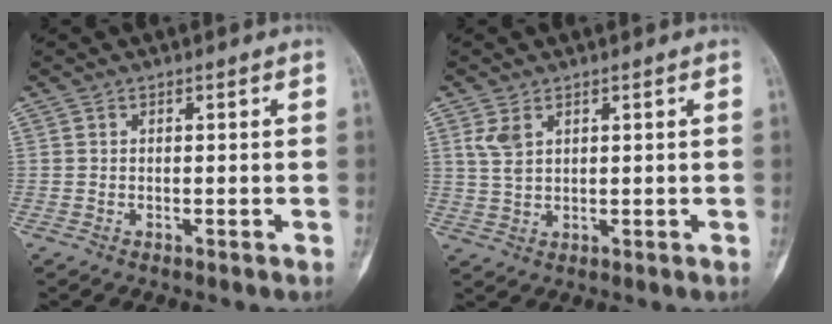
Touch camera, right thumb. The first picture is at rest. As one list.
[{"total": 3.6, "force": [1.7, 2.1, 2.4], "torque": [-0.050, -0.002, 0.045]}]